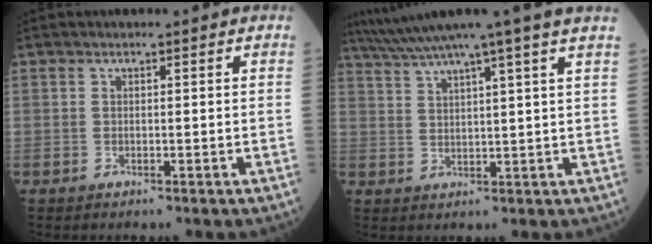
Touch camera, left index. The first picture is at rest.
{"total": 11.3, "force": [9.4, -2.7, 5.7], "torque": [-0.100, 0.004, 0.135]}